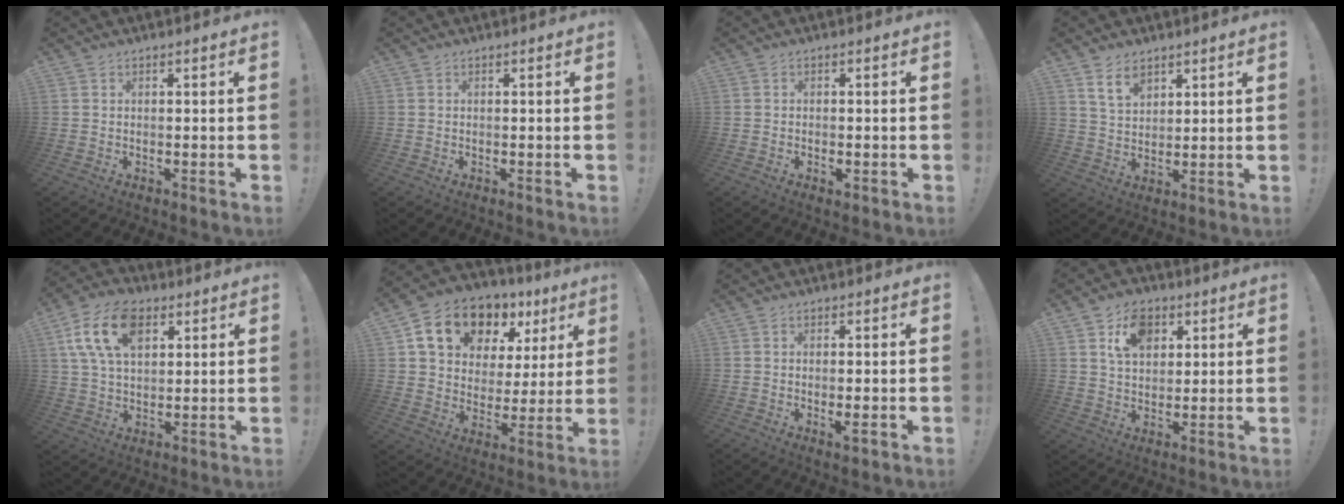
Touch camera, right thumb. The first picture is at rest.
{"total": 0.0}
{"total": 1.0, "force": [-0.5, 0.7, 0.6], "torque": [-0.012, 0.005, -0.008]}
{"total": 7.2, "force": [4.8, 4.1, 3.4], "torque": [-0.053, -0.023, 0.090]}
{"total": 15.9, "force": [6.5, 9.8, 10.7], "torque": [-0.193, -0.011, 0.121]}
{"total": 15.9, "force": [9.7, 10.1, 7.4], "torque": [-0.119, -0.055, 0.182]}
{"total": 2.7, "force": [-0.3, 0.1, 2.7], "torque": [-0.036, -0.007, -0.005]}
{"total": 10.1, "force": [4.9, 7.3, 4.9], "torque": [-0.071, -0.015, 0.093]}